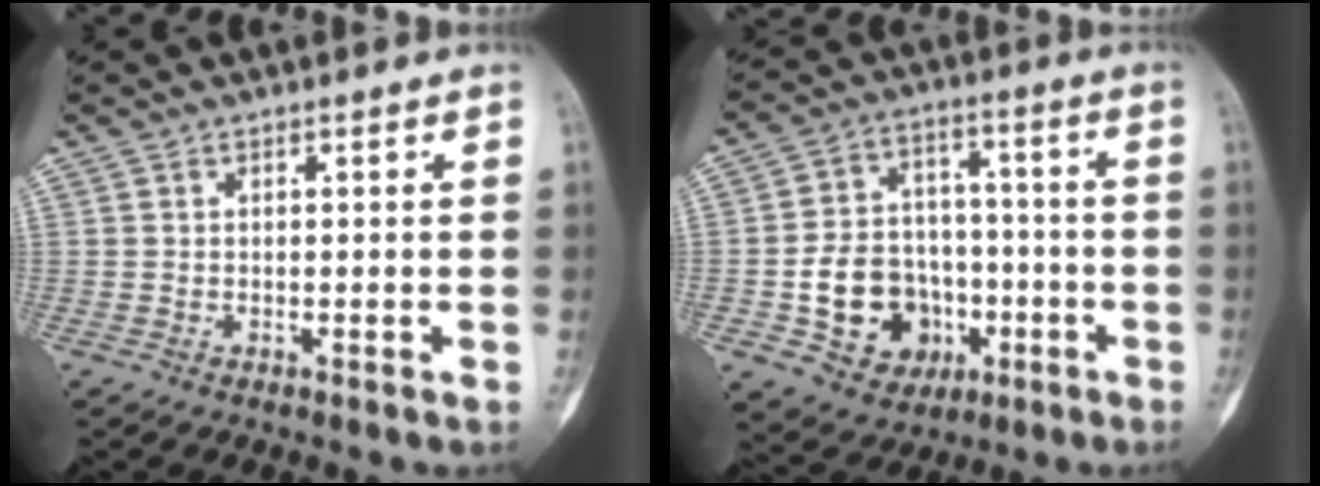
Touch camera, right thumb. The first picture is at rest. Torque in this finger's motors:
{"motor_torque": [2.00, 1.10, 0.83, -1.00, -0.01]}